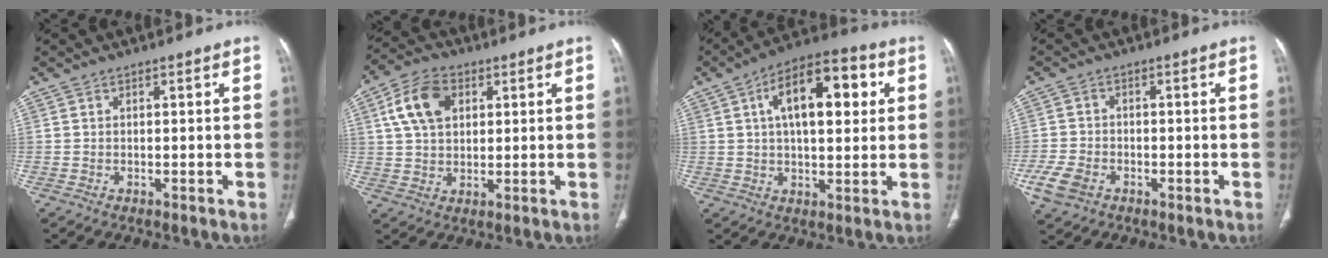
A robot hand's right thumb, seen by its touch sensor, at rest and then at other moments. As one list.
[{"total": 10.2, "force": [3.3, 6.8, 6.8], "torque": [-0.116, 0.005, 0.057]}, {"total": 15.9, "force": [4.4, 7.5, 13.3], "torque": [-0.185, 0.016, 0.064]}, {"total": 6.0, "force": [-2.7, 4.2, 3.3], "torque": [-0.075, 0.011, -0.048]}]